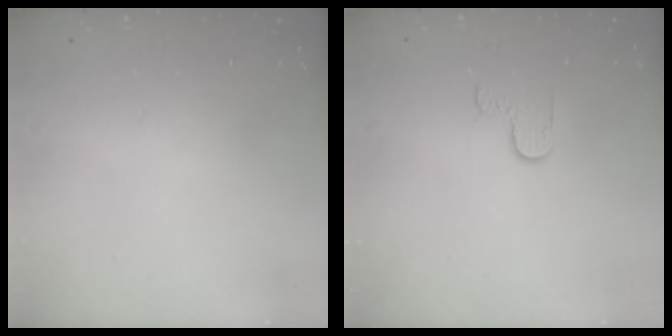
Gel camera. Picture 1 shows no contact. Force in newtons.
{"total": 2.7, "press": 2.6, "slide": 0.4}